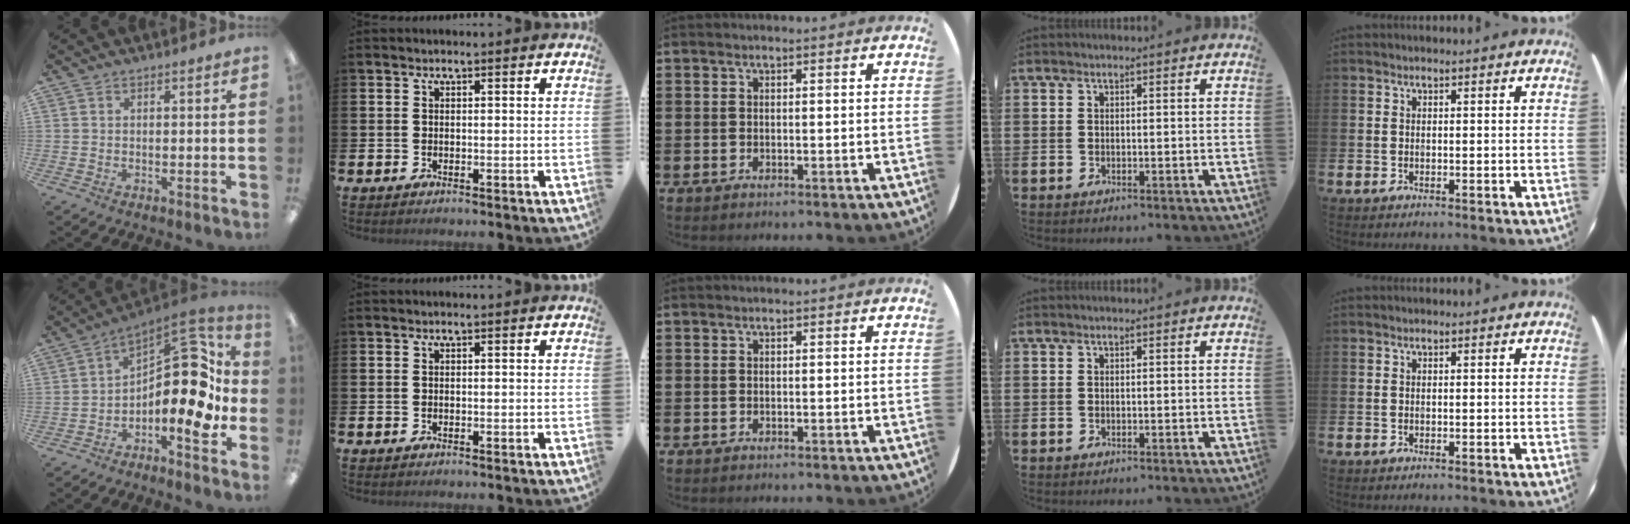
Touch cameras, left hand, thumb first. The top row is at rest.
{"thumb": {"total": 16.7, "force": [0.7, 7.8, 14.7], "torque": [-0.195, -0.018, 0.011]}}